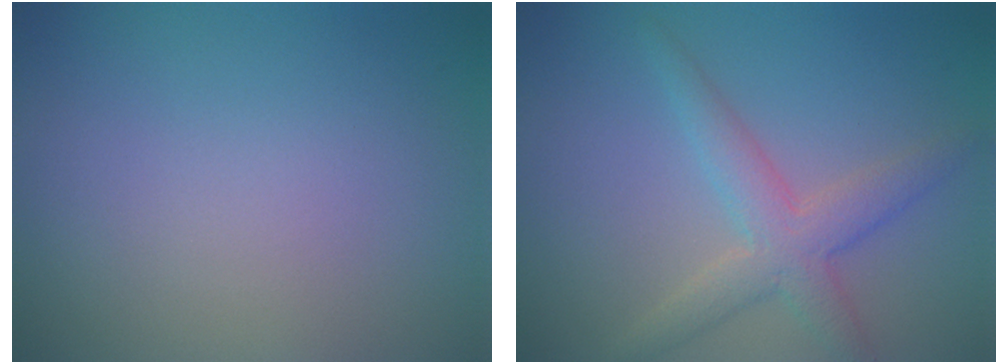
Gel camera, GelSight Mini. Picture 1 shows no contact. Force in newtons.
{"total": 3.8, "press": 3.8, "slide": 0.1}